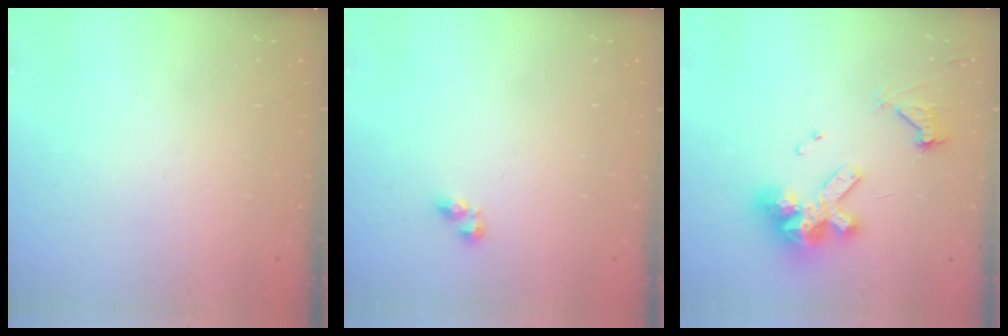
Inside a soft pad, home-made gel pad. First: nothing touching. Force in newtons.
{"total": 4.2, "press": 4.1, "slide": 0.6}
{"total": 16.0, "press": 15.9, "slide": 1.9}